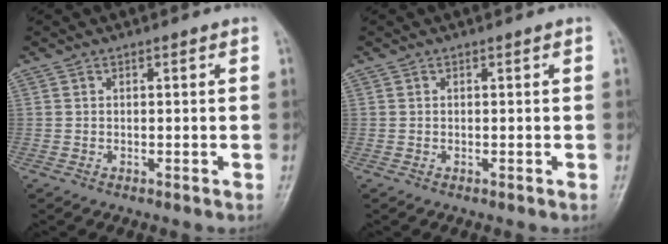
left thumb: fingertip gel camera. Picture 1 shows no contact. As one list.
[{"total": 0.0}]